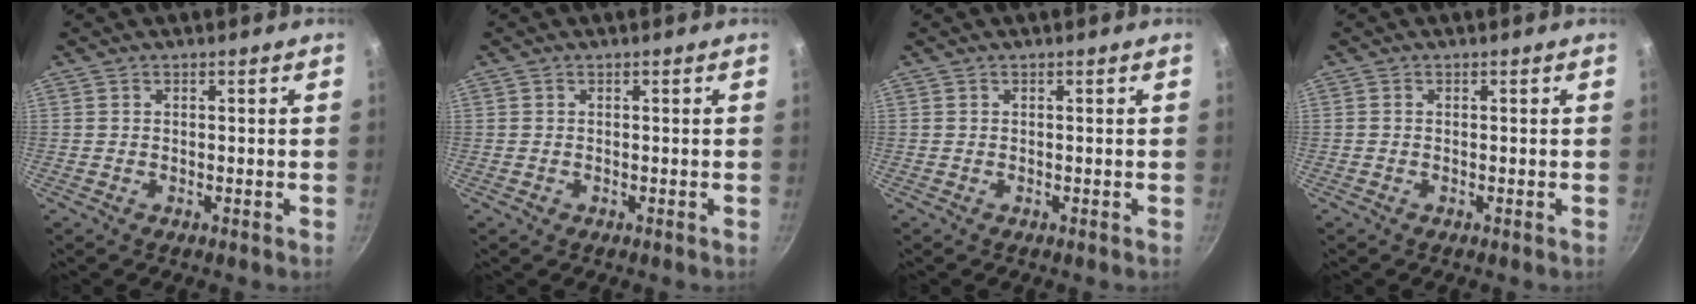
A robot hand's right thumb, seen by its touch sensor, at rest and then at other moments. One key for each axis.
{"total": 0.6, "fx": -0.1, "fy": 0.6, "fz": 0.1, "tx": 0.002, "ty": 0.001, "tz": -0.002}
{"total": 0.0}
{"total": 0.0}